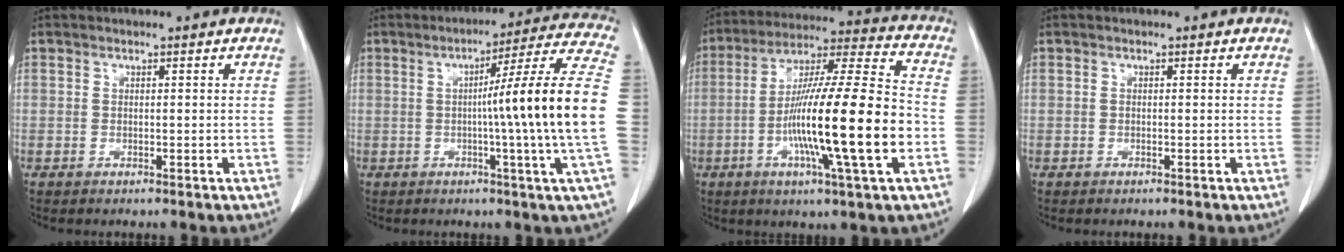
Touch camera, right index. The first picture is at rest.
{"total": 16.2, "force": [-1.3, -2.9, 15.9], "torque": [-0.223, -0.004, -0.029]}
{"total": 20.5, "force": [-4.7, 0.3, 20.0], "torque": [-0.343, -0.007, -0.084]}
{"total": 0.0}